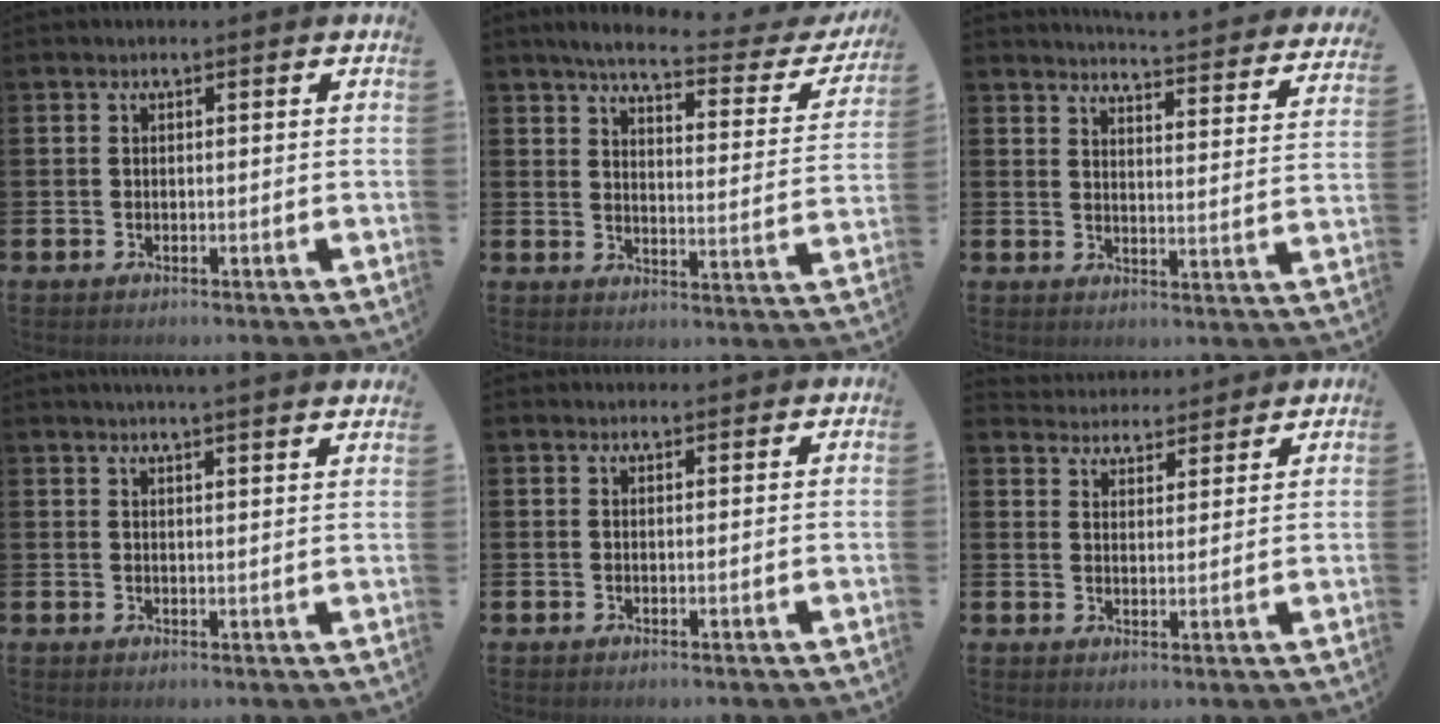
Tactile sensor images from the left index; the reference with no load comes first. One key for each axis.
{"total": 5.3, "fx": 4.6, "fy": 0.9, "fz": 2.6, "tx": -0.058, "ty": -0.033, "tz": 0.068}
{"total": 4.8, "fx": 4.8, "fy": -0.2, "fz": 0.7, "tx": -0.019, "ty": -0.044, "tz": 0.079}
{"total": 3.3, "fx": 3.1, "fy": -0.8, "fz": 0.0, "tx": -0.001, "ty": -0.021, "tz": 0.057}
{"total": 0.9, "fx": 0.8, "fy": 0.2, "fz": 0.1, "tx": 0.017, "ty": -0.006, "tz": 0.012}
{"total": 4.1, "fx": 4.0, "fy": 0.8, "fz": -0.4, "tx": -0.003, "ty": -0.026, "tz": 0.072}